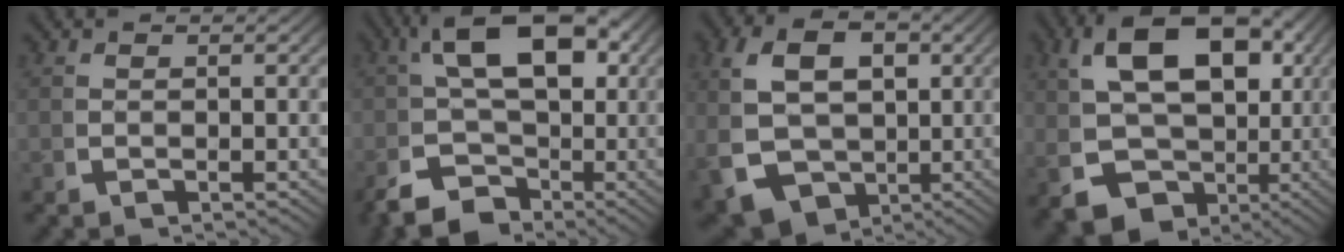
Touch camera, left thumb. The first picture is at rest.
{"total": 10.3, "force": [-0.7, 6.9, 7.6], "torque": [-0.128, -0.021, -0.009]}
{"total": 11.3, "force": [-2.5, 9.3, 5.9], "torque": [-0.150, -0.047, -0.023]}
{"total": 15.0, "force": [-1.2, 11.3, 9.8], "torque": [-0.202, -0.053, -0.002]}